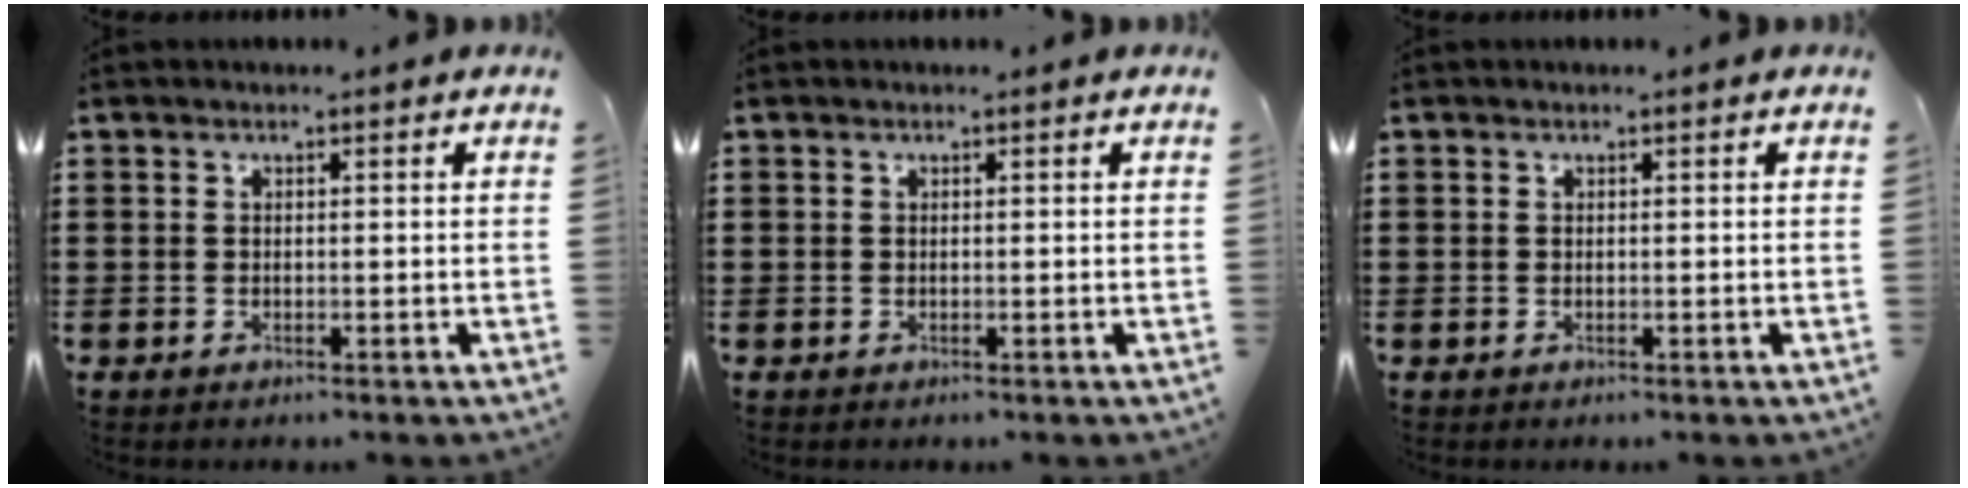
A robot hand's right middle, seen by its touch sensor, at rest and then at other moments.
{"total": 0.0}
{"total": 0.0}